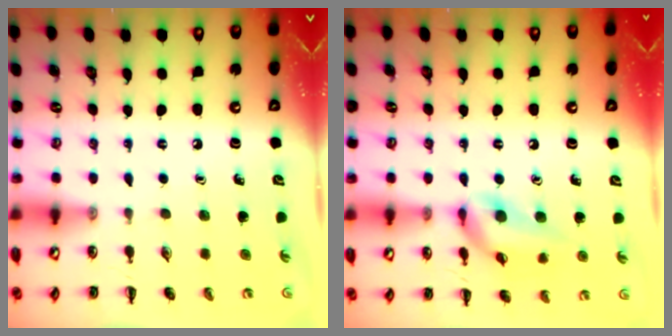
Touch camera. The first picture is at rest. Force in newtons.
{"total": 13.2, "press": 13.0, "slide": 2.1}